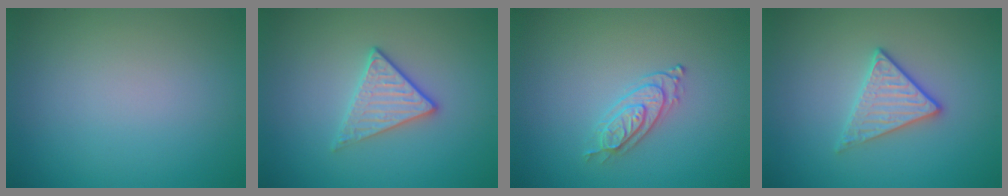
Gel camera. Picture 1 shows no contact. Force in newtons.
{"total": 2.3, "press": 2.0, "slide": 1.0}
{"total": 2.2, "press": 2.0, "slide": 0.7}
{"total": 2.8, "press": 2.6, "slide": 1.1}